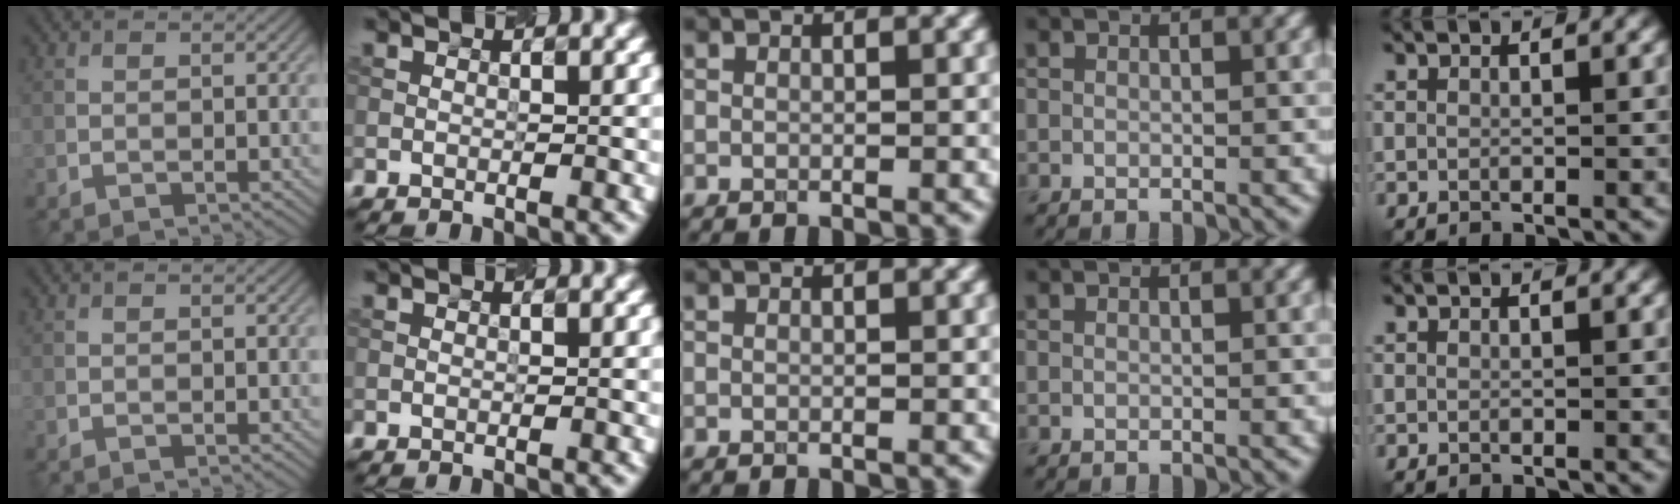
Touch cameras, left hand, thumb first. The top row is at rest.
{}